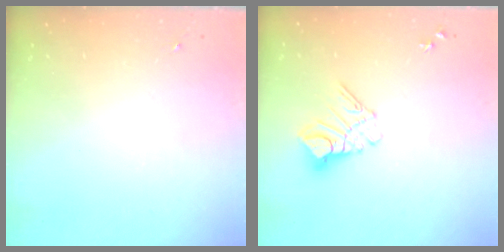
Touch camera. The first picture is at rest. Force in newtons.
{"total": 9.6, "press": 9.6, "slide": 1.0}